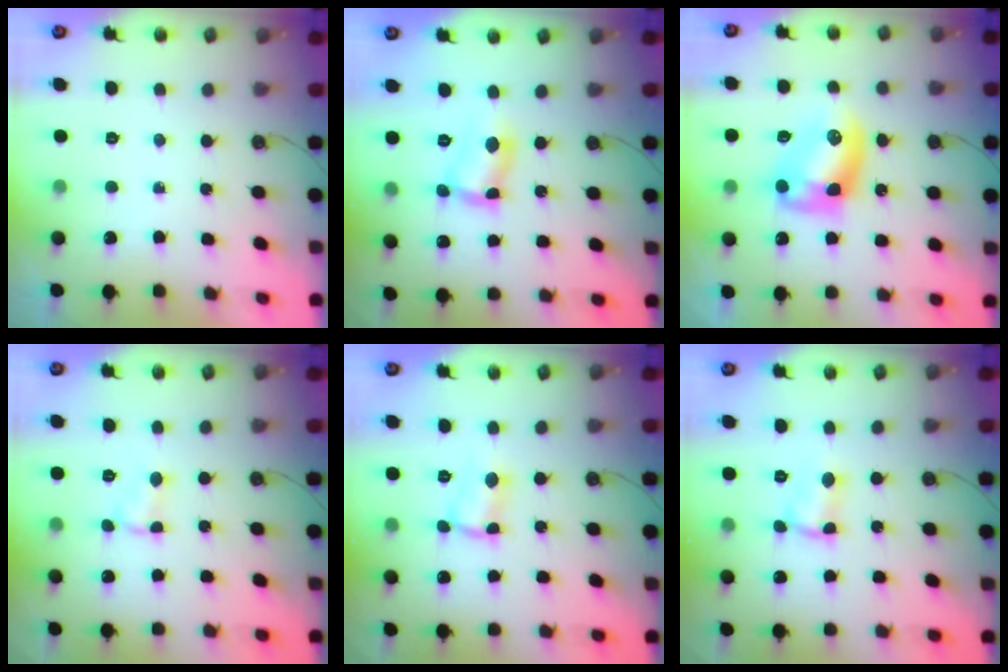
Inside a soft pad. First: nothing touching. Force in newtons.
{"total": 7.0, "press": 7.0, "slide": 0.4}
{"total": 11.1, "press": 11.0, "slide": 0.4}
{"total": 2.5, "press": 2.5, "slide": 0.4}
{"total": 2.3, "press": 2.3, "slide": 0.1}
{"total": 2.9, "press": 2.9, "slide": 0.2}